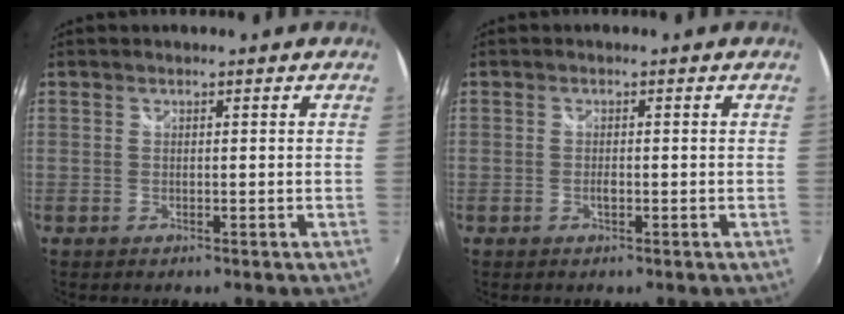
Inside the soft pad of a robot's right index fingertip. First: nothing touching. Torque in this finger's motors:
{"motor_torque": [0.15, 0.08, 0.06, 0.01]}